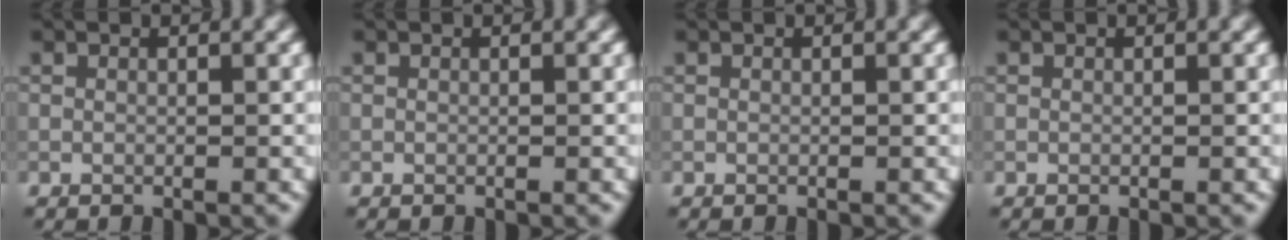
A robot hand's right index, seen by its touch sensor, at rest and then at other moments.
{"total": 0.0}
{"total": 0.0}
{"total": 0.0}